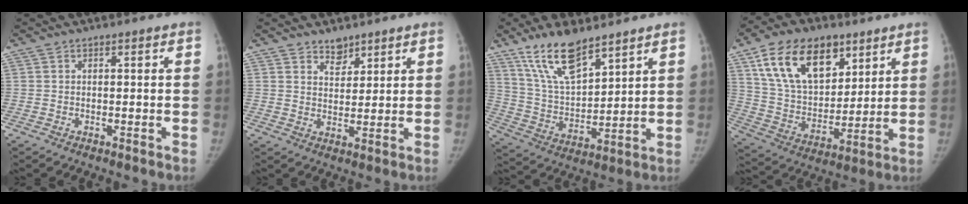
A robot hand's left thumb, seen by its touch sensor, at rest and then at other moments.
{"total": 3.7, "force": [2.9, 2.1, 0.9], "torque": [0.007, -0.023, 0.050]}
{"total": 13.9, "force": [9.9, 4.9, 8.5], "torque": [-0.134, -0.052, 0.200]}
{"total": 20.4, "force": [10.6, 12.1, 12.5], "torque": [-0.181, -0.034, 0.196]}